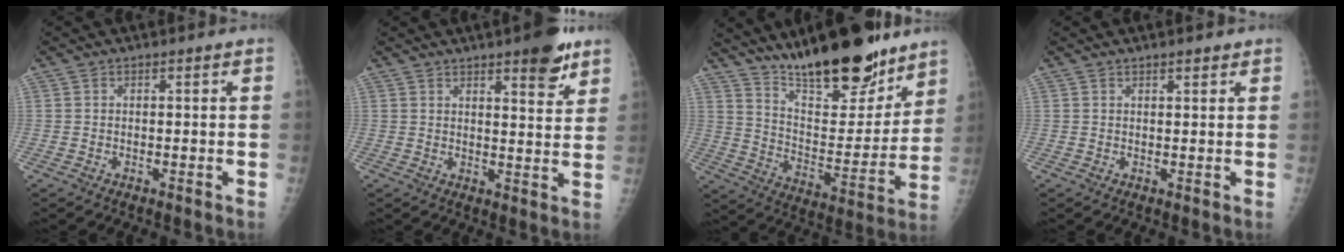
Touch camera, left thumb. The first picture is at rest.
{"total": 7.8, "force": [5.1, 2.2, 5.6], "torque": [-0.058, -0.029, 0.066]}
{"total": 22.6, "force": [17.3, 7.0, 12.6], "torque": [-0.153, -0.101, 0.283]}
{"total": 1.5, "force": [1.2, 0.5, 0.8], "torque": [-0.009, -0.006, 0.017]}